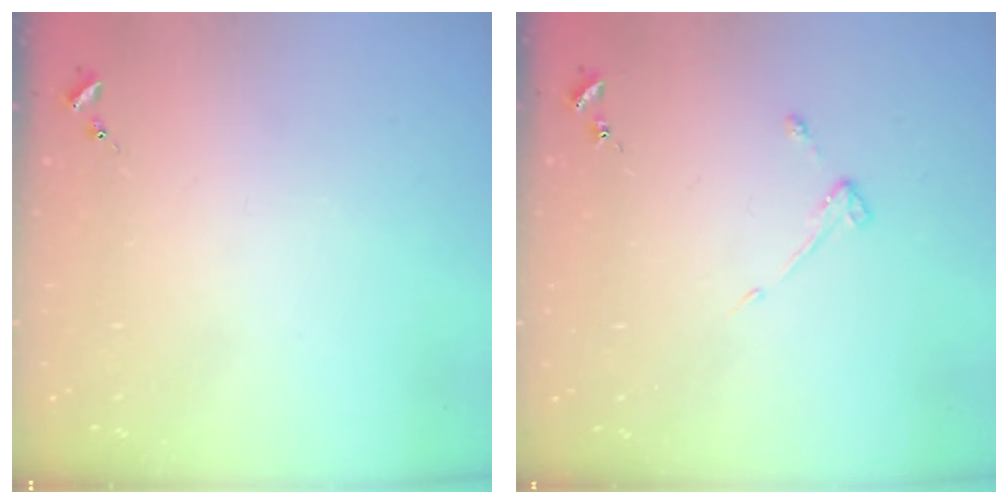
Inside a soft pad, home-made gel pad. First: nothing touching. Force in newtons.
{"total": 3.0, "press": 3.0, "slide": 0.4}